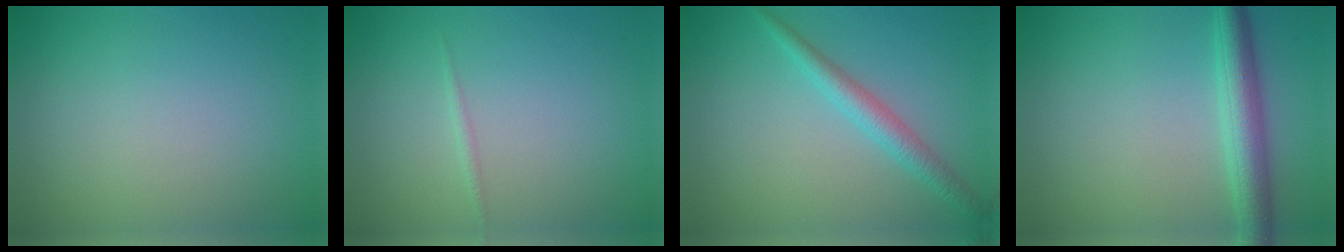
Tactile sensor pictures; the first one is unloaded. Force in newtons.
{"total": 0.6, "press": 0.6, "slide": 0.0}
{"total": 2.4, "press": 2.4, "slide": 0.1}
{"total": 3.9, "press": 3.9, "slide": 0.0}